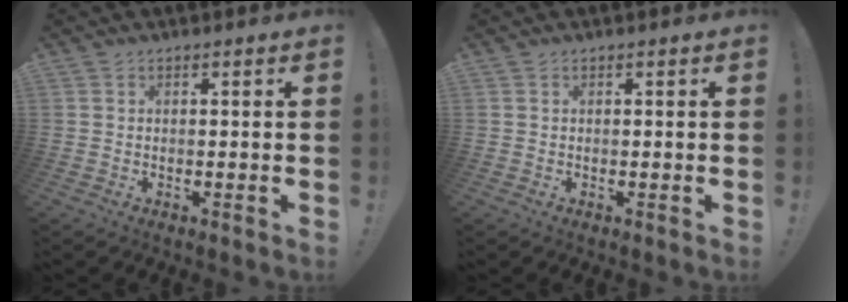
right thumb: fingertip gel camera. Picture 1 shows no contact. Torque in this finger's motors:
{"motor_torque": [0.00, 0.00, -0.08, 0.08, 0.00]}